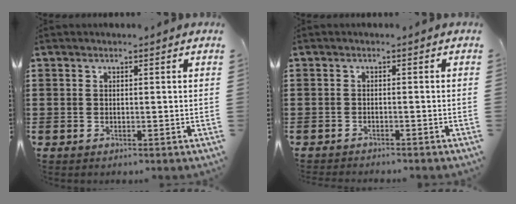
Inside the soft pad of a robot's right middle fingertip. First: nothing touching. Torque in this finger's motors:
{"motor_torque": [1.20, -0.12, 0.06, 0.07]}